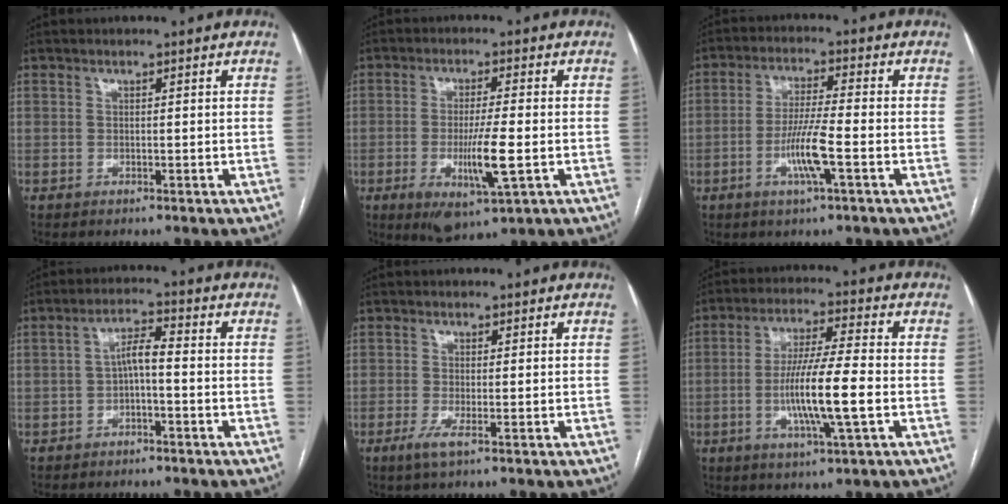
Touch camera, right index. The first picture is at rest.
{"total": 9.0, "force": [-2.4, 0.8, 8.6], "torque": [-0.158, -0.023, -0.038]}
{"total": 7.1, "force": [-2.5, -0.1, 6.6], "torque": [-0.128, -0.004, -0.049]}
{"total": 4.1, "force": [-0.8, 1.0, 3.9], "torque": [-0.070, 0.017, -0.014]}
{"total": 2.2, "force": [-1.1, -0.1, 1.9], "torque": [-0.036, -0.006, -0.021]}
{"total": 10.9, "force": [-2.4, 0.2, 10.6], "torque": [-0.200, -0.006, -0.048]}